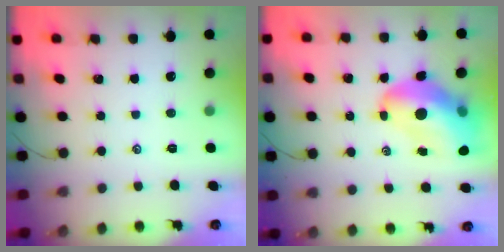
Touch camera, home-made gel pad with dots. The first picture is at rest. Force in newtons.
{"total": 16.7, "press": 16.1, "slide": 4.6}